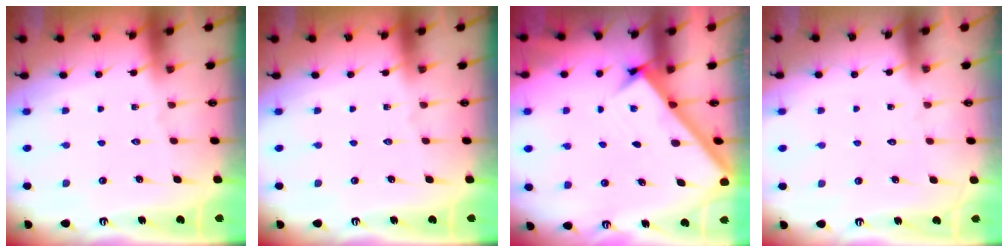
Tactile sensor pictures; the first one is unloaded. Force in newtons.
{"total": 0.0}
{"total": 2.6, "press": 2.6, "slide": 0.3}
{"total": 1.4, "press": 1.4, "slide": 0.1}